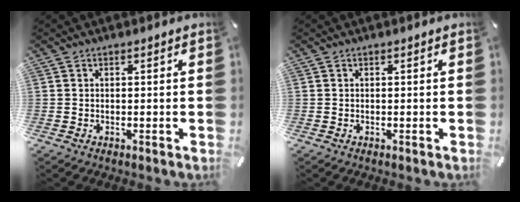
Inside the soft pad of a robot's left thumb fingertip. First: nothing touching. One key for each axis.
{"total": 0.0}